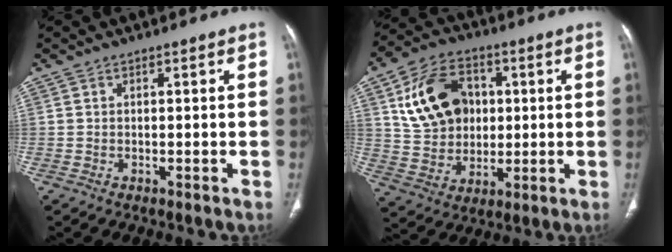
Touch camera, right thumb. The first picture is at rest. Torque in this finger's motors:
{"motor_torque": [0.67, 0.84, 0.57, -0.14, 0.27]}